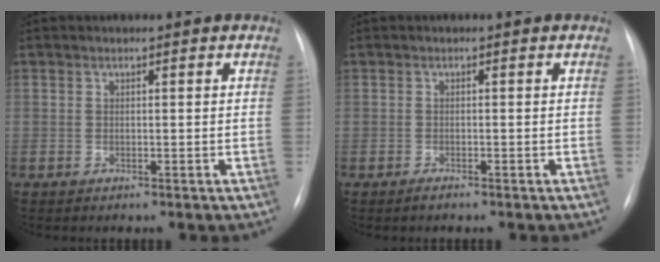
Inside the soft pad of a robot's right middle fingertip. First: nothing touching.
{"total": 0.7, "force": [-0.6, 0.0, 0.4], "torque": [-0.011, -0.002, -0.008]}